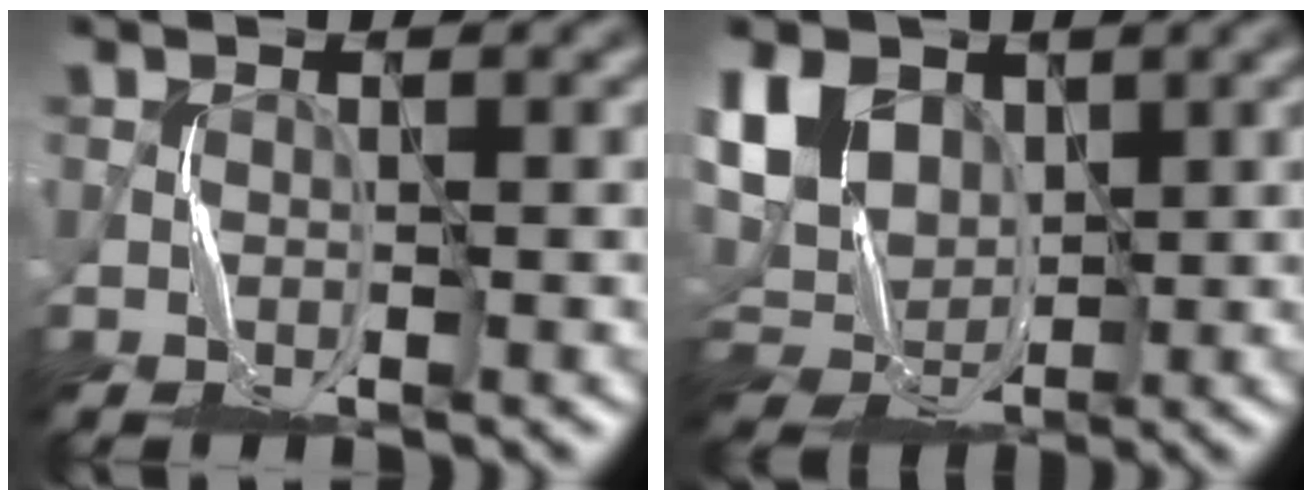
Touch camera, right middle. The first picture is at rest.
{"total": 8.7, "force": [2.5, 6.4, 5.4], "torque": [-0.131, 0.016, 0.047]}